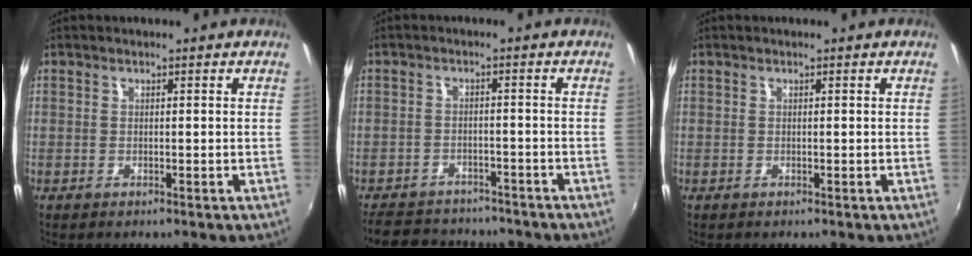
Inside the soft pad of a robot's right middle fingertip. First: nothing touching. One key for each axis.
{"total": 11.4, "fx": -9.9, "fy": 4.6, "fz": 3.4, "tx": -0.091, "ty": 0.011, "tz": -0.141}
{"total": 0.0}